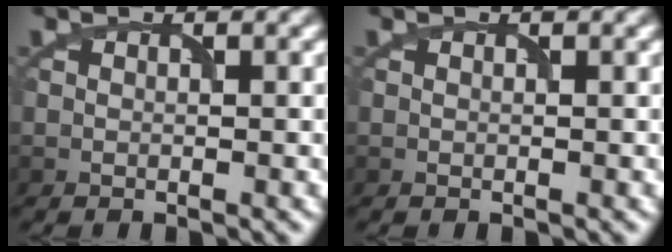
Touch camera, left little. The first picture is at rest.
{"total": 0.0}